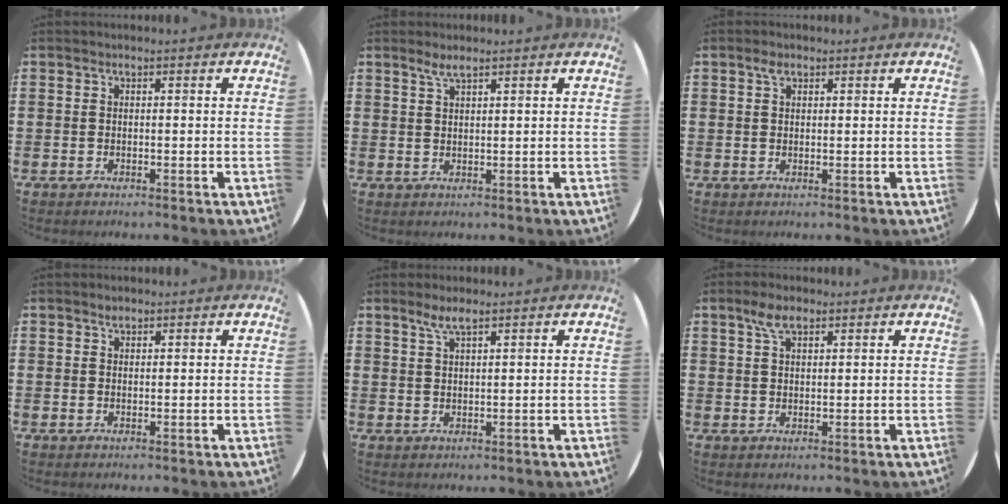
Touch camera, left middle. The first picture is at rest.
{"total": 2.0, "force": [1.6, 0.1, 1.2], "torque": [-0.025, 0.003, 0.027]}
{"total": 1.4, "force": [0.8, 0.7, 0.8], "torque": [-0.009, 0.003, 0.012]}
{"total": 0.9, "force": [0.8, 0.3, 0.2], "torque": [0.003, -0.001, 0.012]}
{"total": 2.8, "force": [2.0, 0.3, 1.9], "torque": [-0.040, 0.005, 0.036]}
{"total": 3.5, "force": [2.4, 1.5, 2.2], "torque": [-0.039, 0.005, 0.040]}